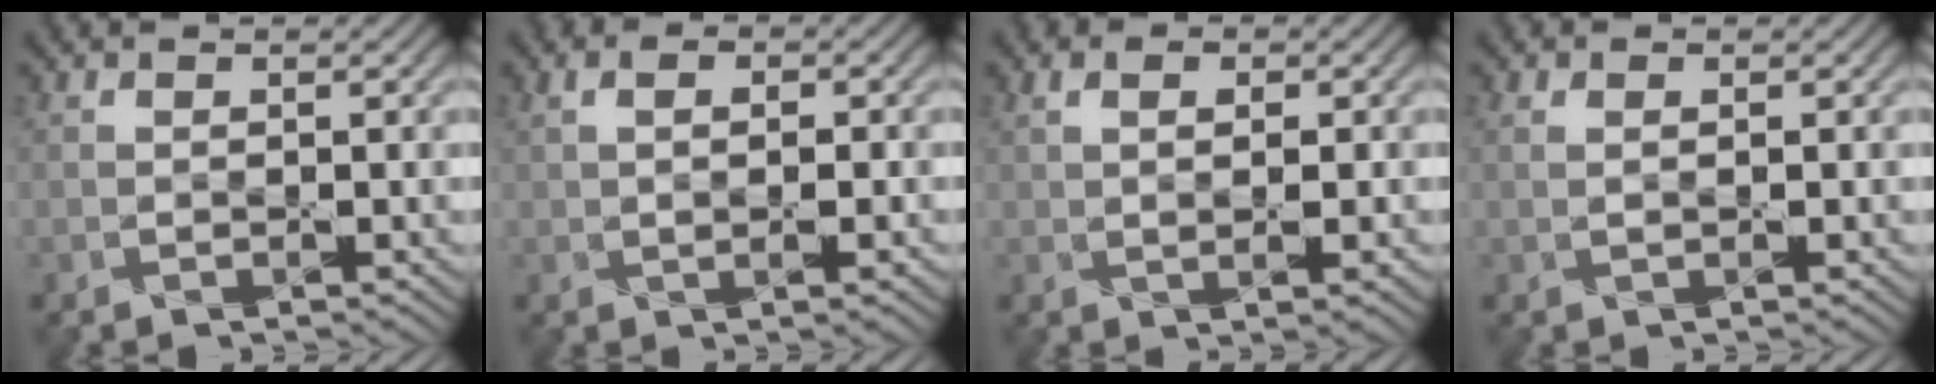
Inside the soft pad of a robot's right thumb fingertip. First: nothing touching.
{"total": 3.4, "force": [0.3, 1.7, 2.9], "torque": [-0.038, -0.004, 0.005]}
{"total": 3.1, "force": [0.6, 1.5, 2.7], "torque": [-0.040, -0.008, 0.013]}
{"total": 1.0, "force": [0.3, 0.4, 0.9], "torque": [-0.014, -0.005, 0.007]}